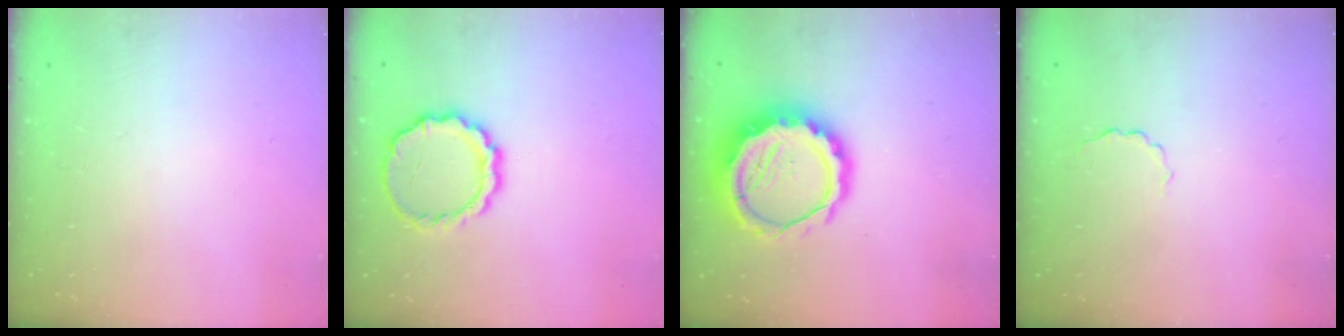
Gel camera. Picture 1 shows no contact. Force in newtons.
{"total": 10.7, "press": 10.4, "slide": 2.5}
{"total": 13.4, "press": 13.1, "slide": 2.9}
{"total": 2.2, "press": 2.2, "slide": 0.6}